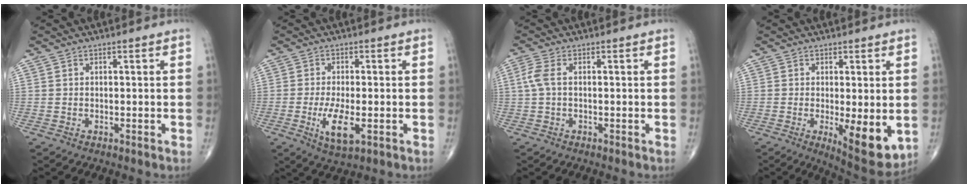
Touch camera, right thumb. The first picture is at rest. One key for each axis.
{"total": 7.2, "fx": -2.0, "fy": 2.6, "fz": 6.4, "tx": -0.120, "ty": -0.012, "tz": -0.030}
{"total": 3.0, "fx": 0.2, "fy": 1.2, "fz": 2.8, "tx": -0.083, "ty": 0.007, "tz": 0.002}
{"total": 9.5, "fx": -1.7, "fy": 3.1, "fz": 8.8, "tx": -0.118, "ty": -0.025, "tz": -0.016}